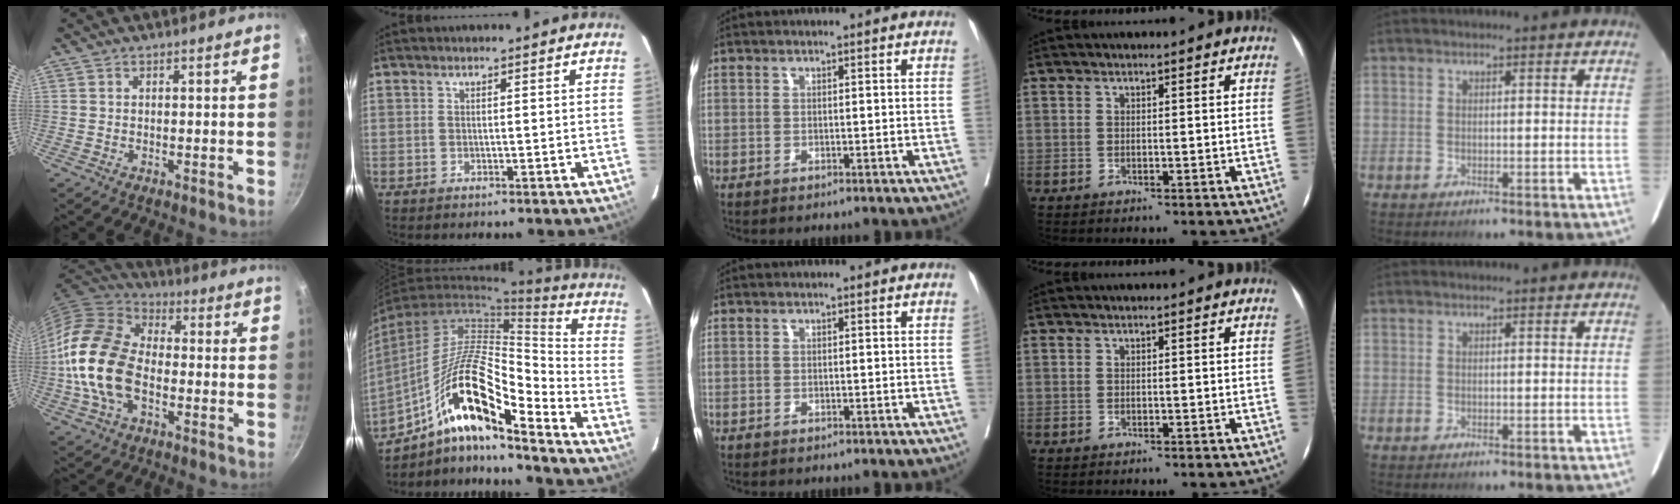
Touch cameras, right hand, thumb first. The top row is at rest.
{"thumb": {"total": 17.8, "force": [-3.1, 11.2, 13.5], "torque": [-0.276, 0.029, -0.063]}, "index": {"total": 17.9, "force": [-10.6, 3.3, 14.0], "torque": [-0.267, 0.016, -0.184]}}